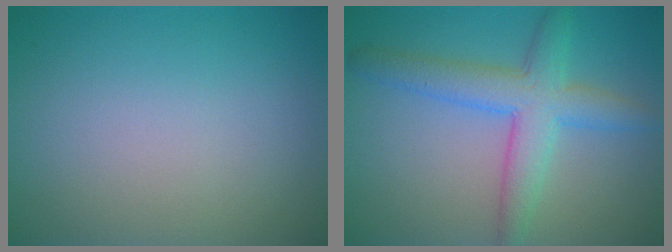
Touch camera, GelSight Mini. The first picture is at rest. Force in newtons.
{"total": 5.2, "press": 5.2, "slide": 0.1}